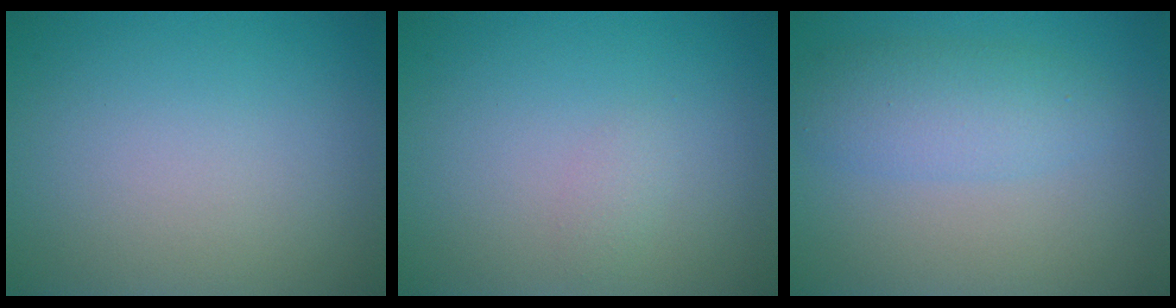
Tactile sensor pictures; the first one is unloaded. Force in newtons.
{"total": 0.8, "press": 0.8, "slide": 0.0}
{"total": 3.5, "press": 3.5, "slide": 0.2}